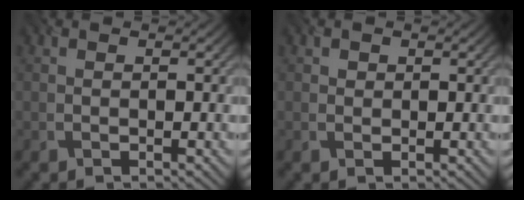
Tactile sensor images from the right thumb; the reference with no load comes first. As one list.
[{"total": 0.7, "force": [0.3, 0.6, 0.1], "torque": [-0.001, -0.004, 0.005]}]